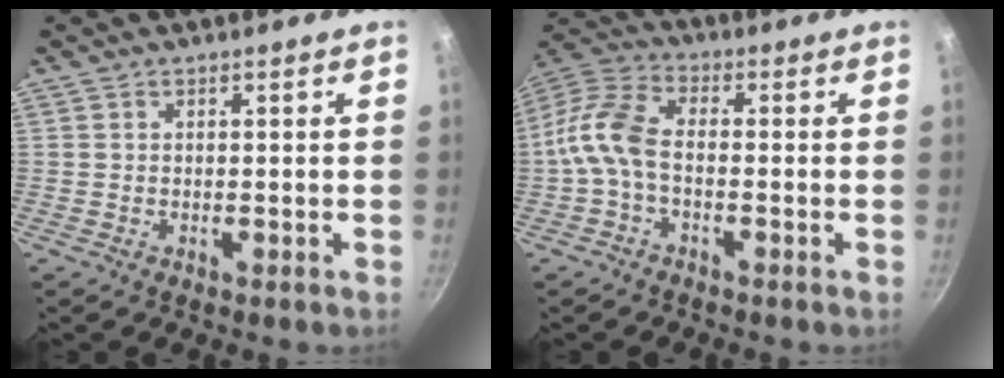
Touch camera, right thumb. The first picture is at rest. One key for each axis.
{"total": 9.0, "fx": -2.0, "fy": 5.0, "fz": 7.2, "tx": -0.152, "ty": 0.037, "tz": -0.058}